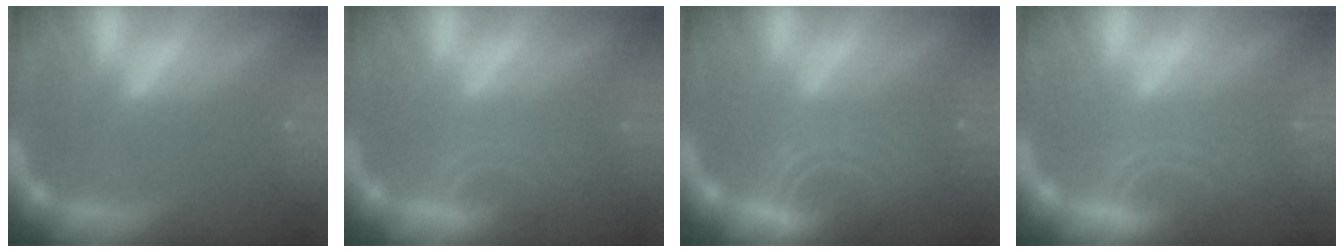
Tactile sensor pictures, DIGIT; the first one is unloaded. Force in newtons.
{"total": 3.5}
{"total": 7.0}
{"total": 5.1}